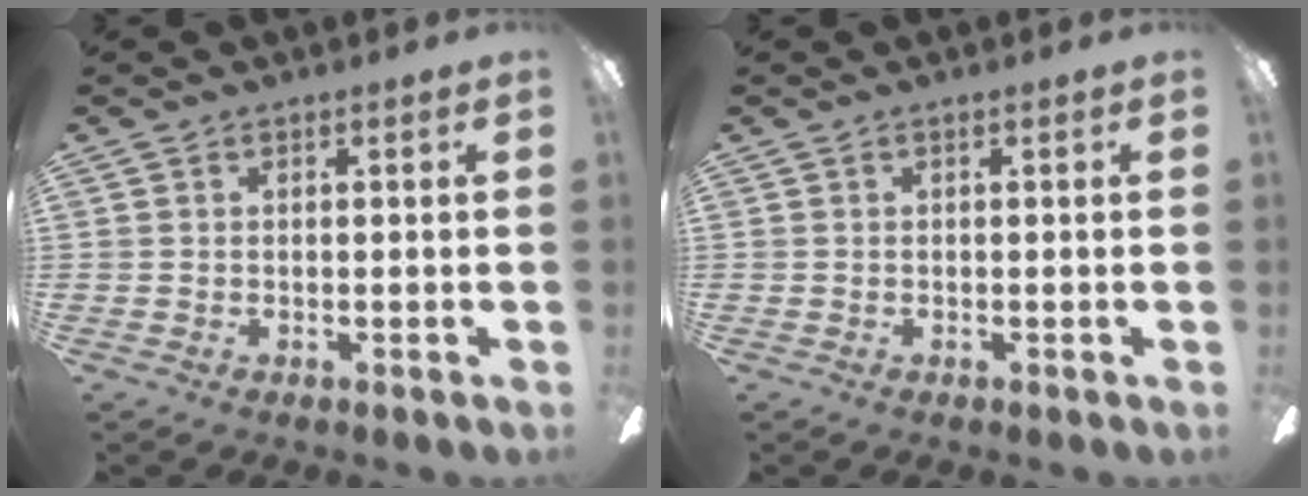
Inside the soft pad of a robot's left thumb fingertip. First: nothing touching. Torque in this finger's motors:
{"motor_torque": [0.01, -0.01, 0.17, 0.01, 0.00]}